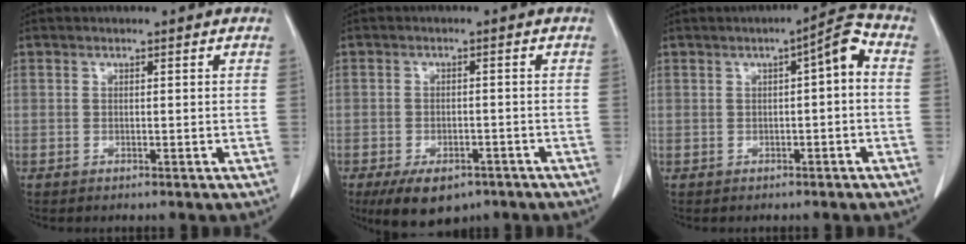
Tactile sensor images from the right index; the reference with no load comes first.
{"total": 8.2, "force": [-5.7, 4.0, 4.2], "torque": [-0.066, -0.002, -0.085]}
{"total": 4.6, "force": [0.3, 0.7, 4.5], "torque": [-0.060, 0.018, -0.002]}